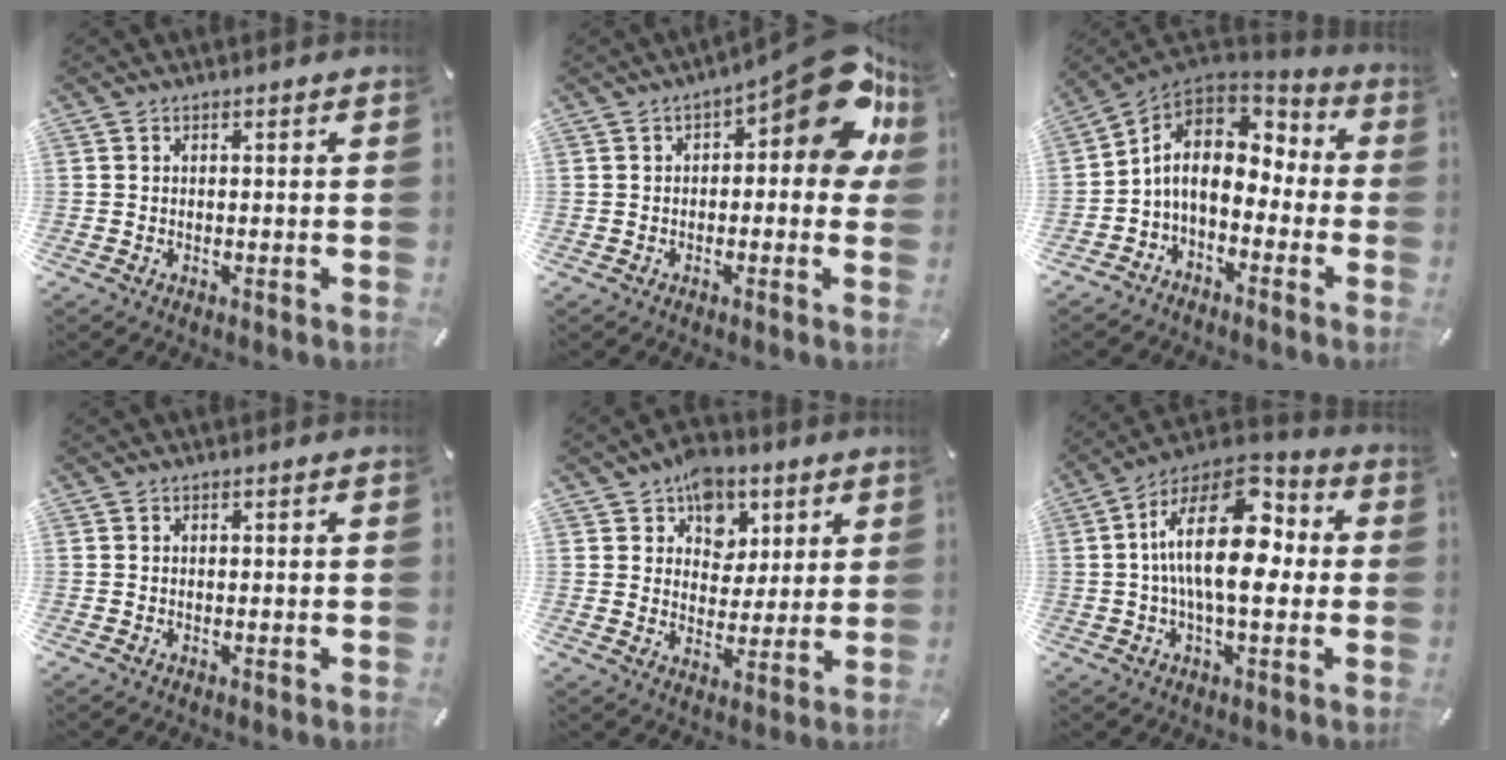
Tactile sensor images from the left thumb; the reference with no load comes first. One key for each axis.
{"total": 15.4, "fx": 5.5, "fy": 6.3, "fz": 12.9, "tx": -0.152, "ty": -0.045, "tz": 0.086}
{"total": 10.0, "fx": -0.9, "fy": 7.5, "fz": 6.6, "tx": -0.131, "ty": 0.007, "tz": -0.015}
{"total": 0.0}
{"total": 9.2, "fx": 4.9, "fy": 7.5, "fz": 2.0, "tx": -0.021, "ty": -0.036, "tz": 0.087}
{"total": 18.6, "fx": 1.9, "fy": 9.5, "fz": 15.9, "tx": -0.282, "ty": -0.015, "tz": 0.026}